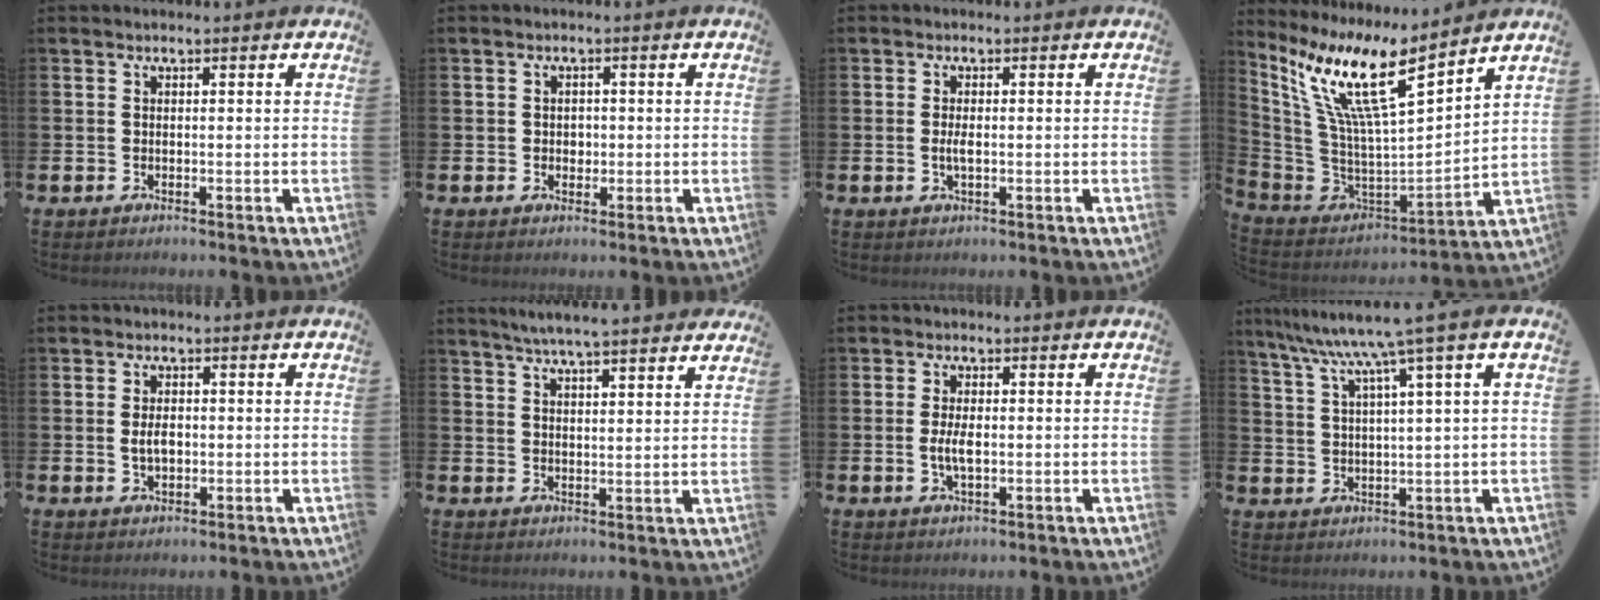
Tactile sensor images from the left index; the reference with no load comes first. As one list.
[{"total": 1.4, "force": [0.3, 1.3, 0.4], "torque": [0.011, 0.001, -0.001]}, {"total": 1.7, "force": [-0.1, 0.6, 1.6], "torque": [-0.025, -0.001, -0.004]}, {"total": 12.4, "force": [7.7, 2.7, 9.2], "torque": [-0.217, -0.057, 0.128]}, {"total": 2.8, "force": [0.0, 1.7, 2.2], "torque": [-0.030, 0.001, -0.004]}, {"total": 5.5, "force": [5.3, -0.2, 1.4], "torque": [-0.041, -0.023, 0.094]}, {"total": 3.4, "force": [-0.2, 1.5, 3.1], "torque": [-0.052, -0.005, -0.010]}, {"total": 8.1, "force": [5.4, -0.5, 6.0], "torque": [-0.140, -0.020, 0.091]}]